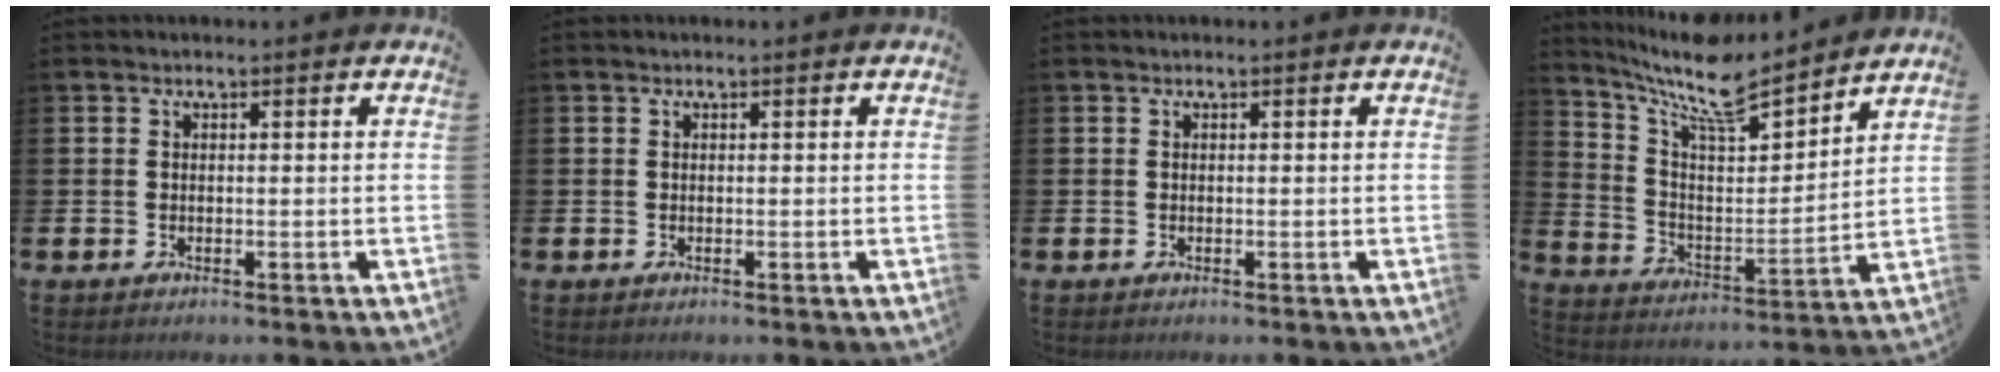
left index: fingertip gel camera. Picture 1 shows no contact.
{"total": 0.0}
{"total": 0.0}
{"total": 10.3, "force": [8.9, 2.3, 4.5], "torque": [-0.121, -0.058, 0.154]}